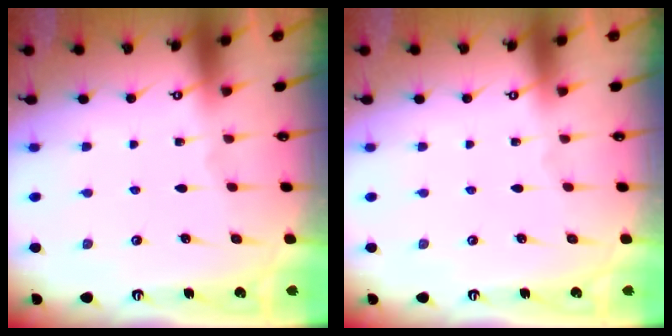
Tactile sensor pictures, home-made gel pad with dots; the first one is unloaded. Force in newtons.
{"total": 0.0}